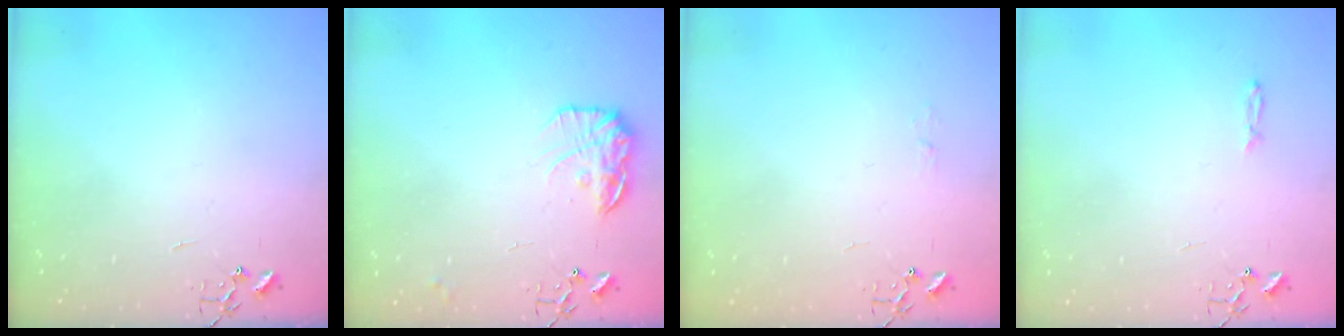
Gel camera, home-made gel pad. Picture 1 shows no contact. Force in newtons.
{"total": 13.3, "press": 13.3, "slide": 0.8}
{"total": 3.6, "press": 3.6, "slide": 0.4}
{"total": 3.4, "press": 3.4, "slide": 0.4}